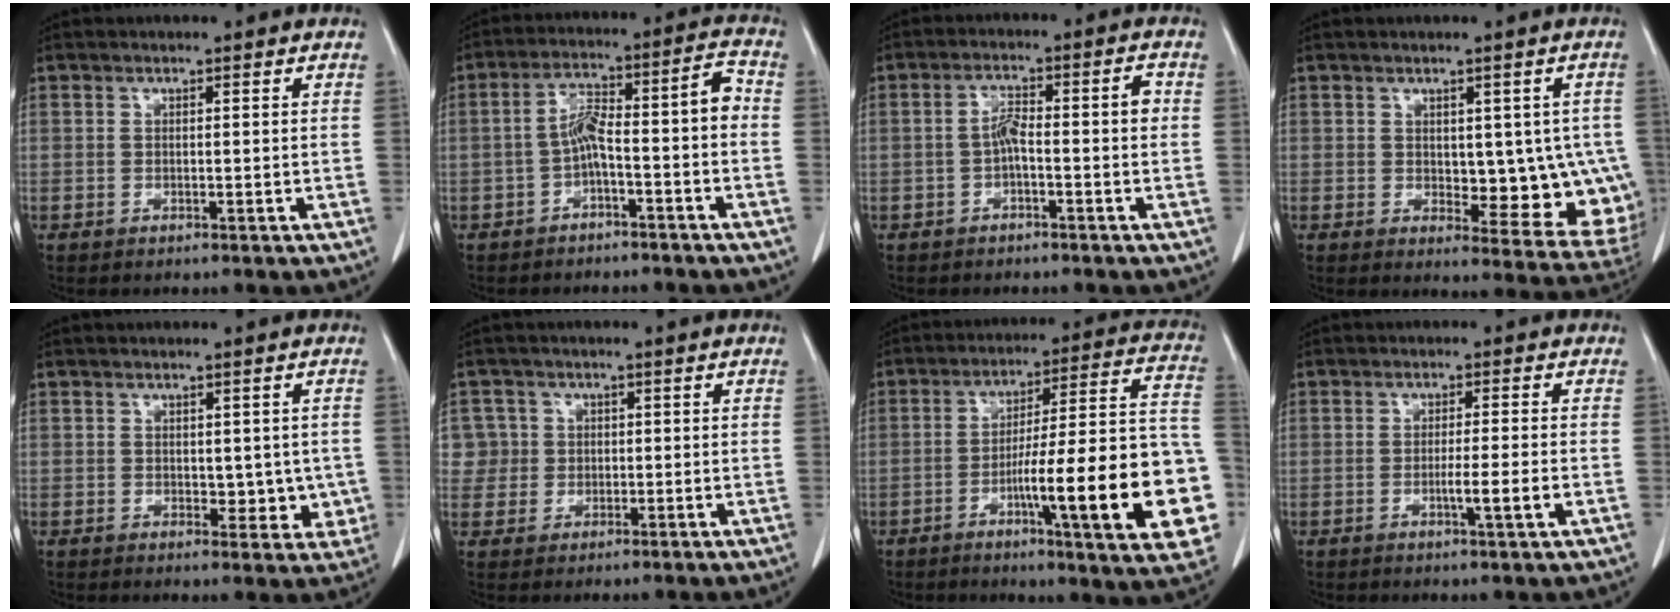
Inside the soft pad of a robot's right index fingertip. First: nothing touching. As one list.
[{"total": 8.4, "force": [-2.2, 1.6, 8.0], "torque": [-0.134, 0.047, -0.035]}, {"total": 5.1, "force": [-0.8, 1.2, 4.9], "torque": [-0.088, 0.024, -0.012]}, {"total": 11.6, "force": [-0.3, 5.5, 10.2], "torque": [-0.102, -0.003, 0.010]}, {"total": 4.3, "force": [-0.1, 2.8, 3.3], "torque": [-0.018, -0.001, 0.006]}, {"total": 4.5, "force": [0.6, 4.4, -0.3], "torque": [0.020, 0.015, 0.012]}, {"total": 23.2, "force": [-6.8, 2.1, 22.1], "torque": [-0.224, 0.014, -0.091]}, {"total": 3.9, "force": [-1.2, -0.5, 3.7], "torque": [-0.059, -0.007, -0.018]}]